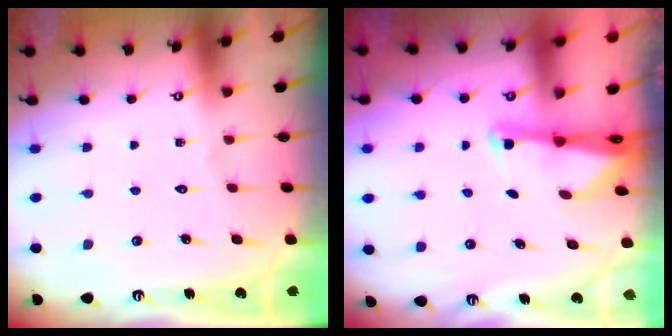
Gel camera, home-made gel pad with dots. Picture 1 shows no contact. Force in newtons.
{"total": 1.9, "press": 1.9, "slide": 0.4}